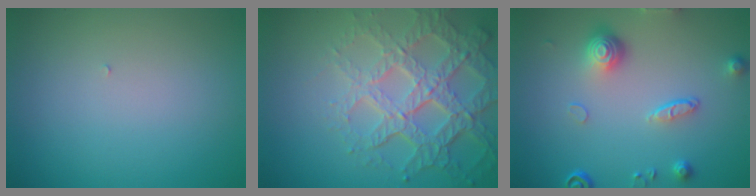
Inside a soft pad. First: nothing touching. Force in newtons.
{"total": 7.3, "press": 5.3, "slide": 5.1}
{"total": 4.3, "press": 3.2, "slide": 2.8}